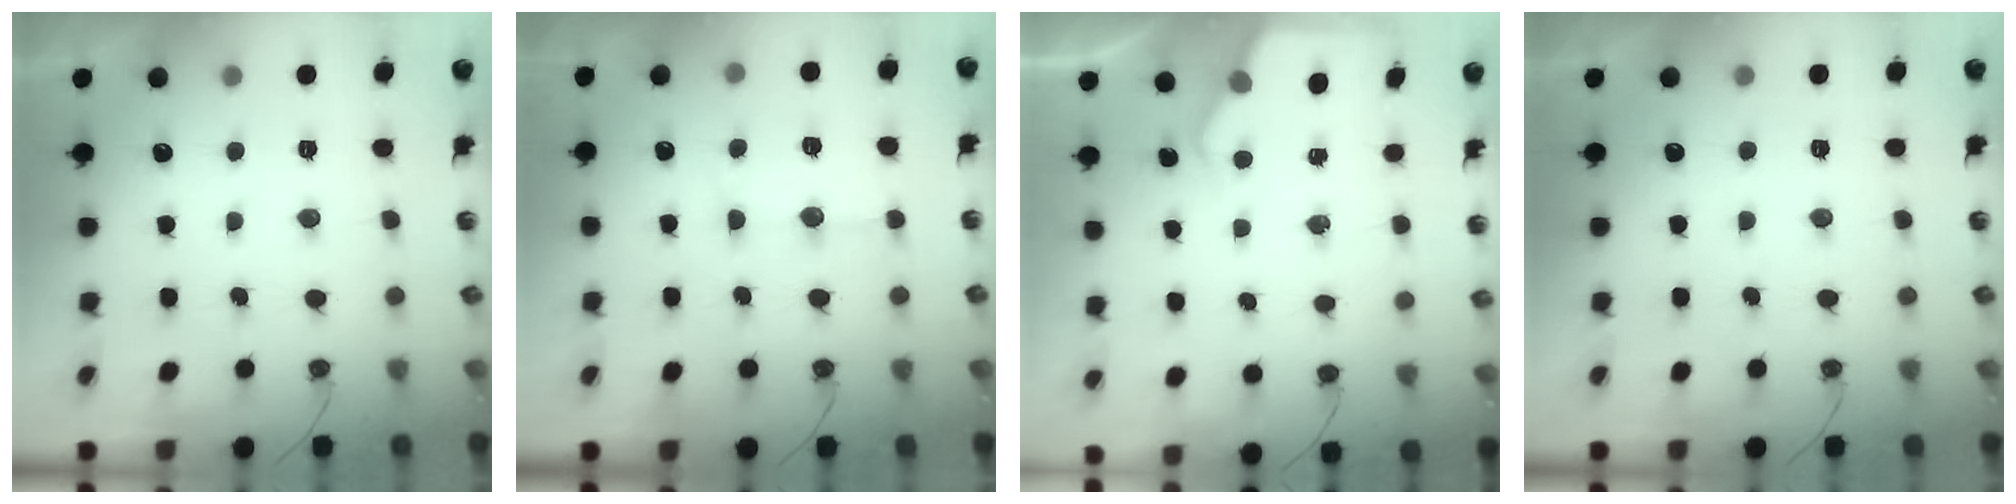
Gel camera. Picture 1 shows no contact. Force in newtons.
{"total": 11.1, "press": 11.1, "slide": 1.0}
{"total": 2.6, "press": 2.5, "slide": 0.4}
{"total": 3.4, "press": 3.4, "slide": 0.4}